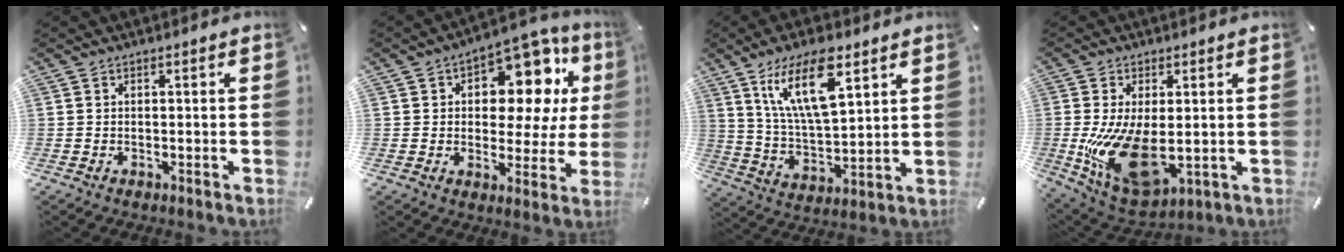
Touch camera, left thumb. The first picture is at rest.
{"total": 14.9, "force": [6.6, 9.0, 9.8], "torque": [-0.122, -0.054, 0.112]}
{"total": 16.3, "force": [9.2, 6.6, 11.8], "torque": [-0.257, -0.026, 0.152]}
{"total": 15.5, "force": [-1.1, 8.4, 13.1], "torque": [-0.260, -0.022, -0.008]}